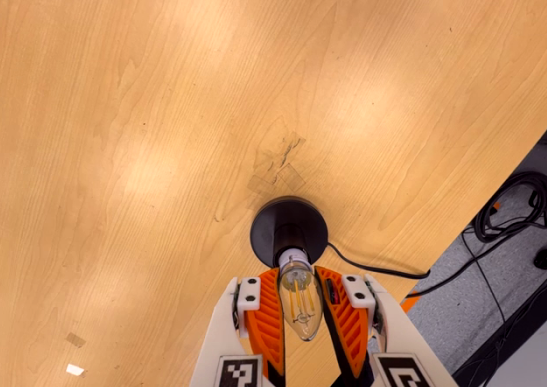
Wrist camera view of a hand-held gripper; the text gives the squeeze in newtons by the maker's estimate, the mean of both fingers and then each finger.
{"total": 14.5, "left": 15.4, "right": 13.7}